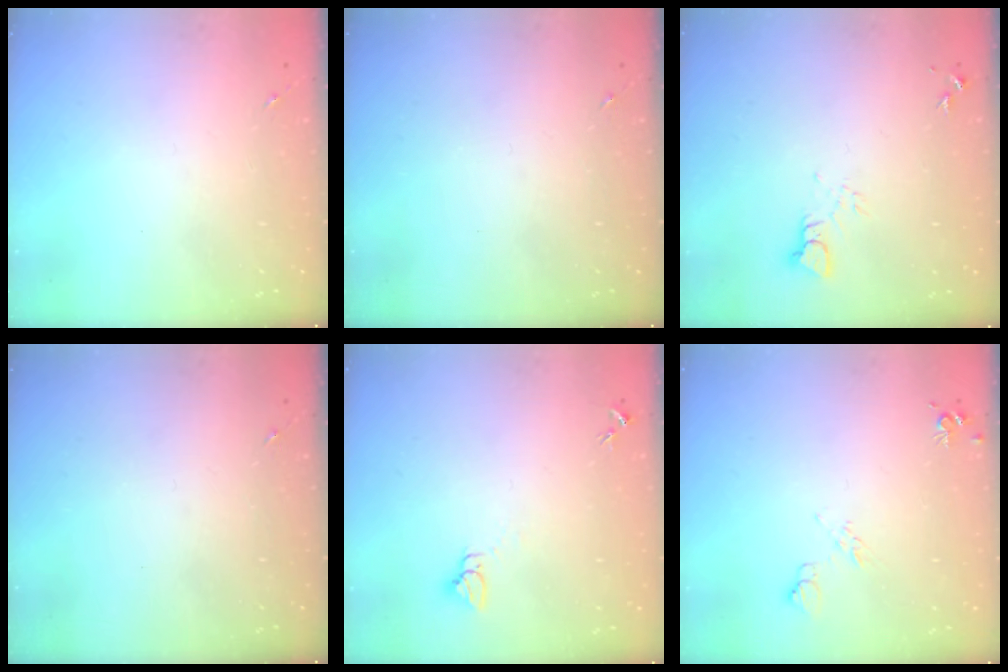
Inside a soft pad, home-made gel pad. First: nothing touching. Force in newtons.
{"total": 0.0}
{"total": 3.3, "press": 3.3, "slide": 0.3}
{"total": 0.0}
{"total": 3.0, "press": 3.0, "slide": 0.1}
{"total": 6.4, "press": 6.3, "slide": 1.1}